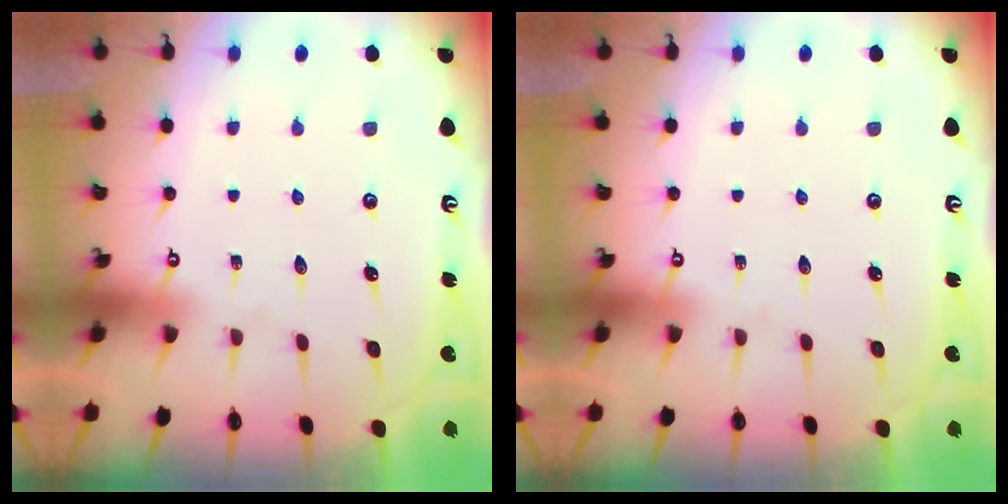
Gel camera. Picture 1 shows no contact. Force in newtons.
{"total": 0.0}